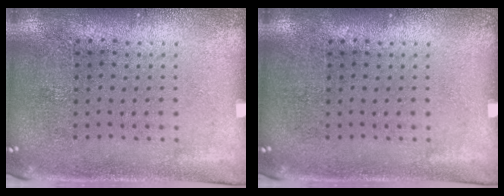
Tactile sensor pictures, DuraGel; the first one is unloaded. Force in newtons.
{"total": 0.0}